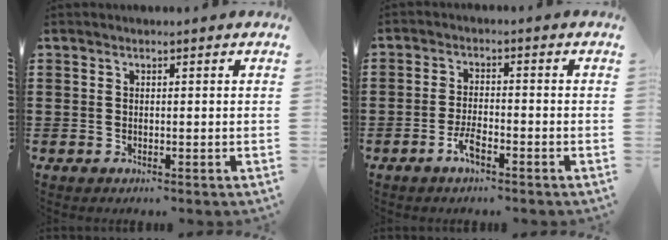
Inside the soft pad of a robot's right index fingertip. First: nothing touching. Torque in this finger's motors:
{"motor_torque": [1.83, 0.31, 0.40, 0.05]}